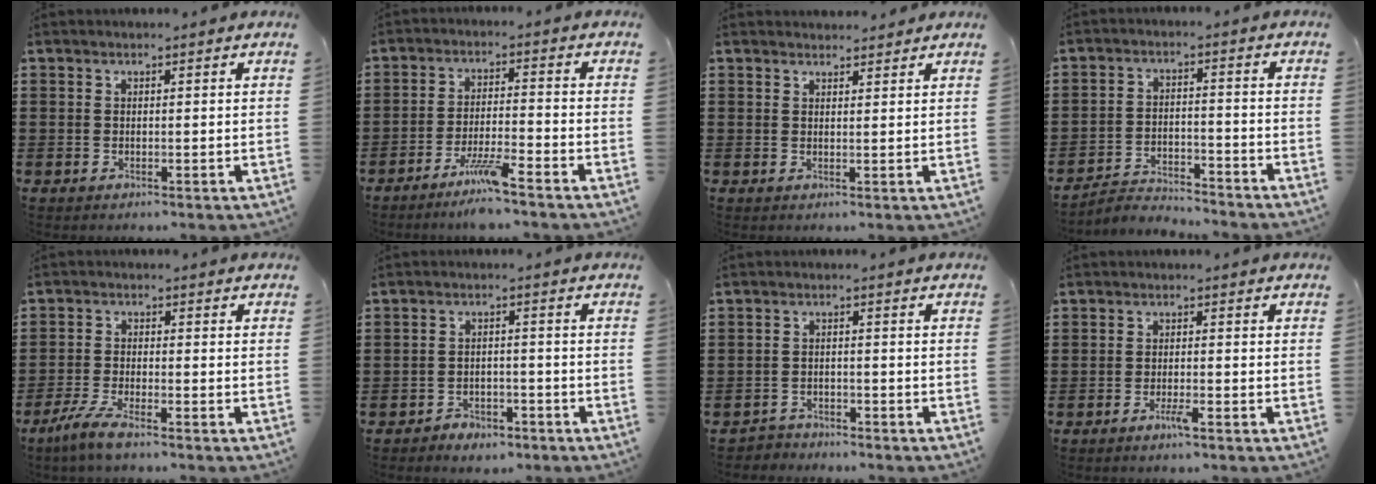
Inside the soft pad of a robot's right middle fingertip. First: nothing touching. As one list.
[{"total": 5.5, "force": [-4.4, 0.0, 3.3], "torque": [-0.068, -0.010, -0.084]}, {"total": 1.7, "force": [1.6, 0.3, 0.0], "torque": [0.003, 0.000, 0.030]}, {"total": 3.6, "force": [-3.6, 0.4, 0.4], "torque": [-0.014, 0.006, -0.077]}, {"total": 4.3, "force": [-3.4, 0.2, 2.5], "torque": [-0.071, -0.014, -0.071]}, {"total": 2.8, "force": [-2.6, 0.9, 0.2], "torque": [-0.010, 0.001, -0.055]}, {"total": 2.5, "force": [-2.5, 0.5, -0.2], "torque": [-0.005, -0.001, -0.054]}, {"total": 2.4, "force": [-1.5, 0.2, 1.8], "torque": [-0.038, -0.004, -0.029]}]